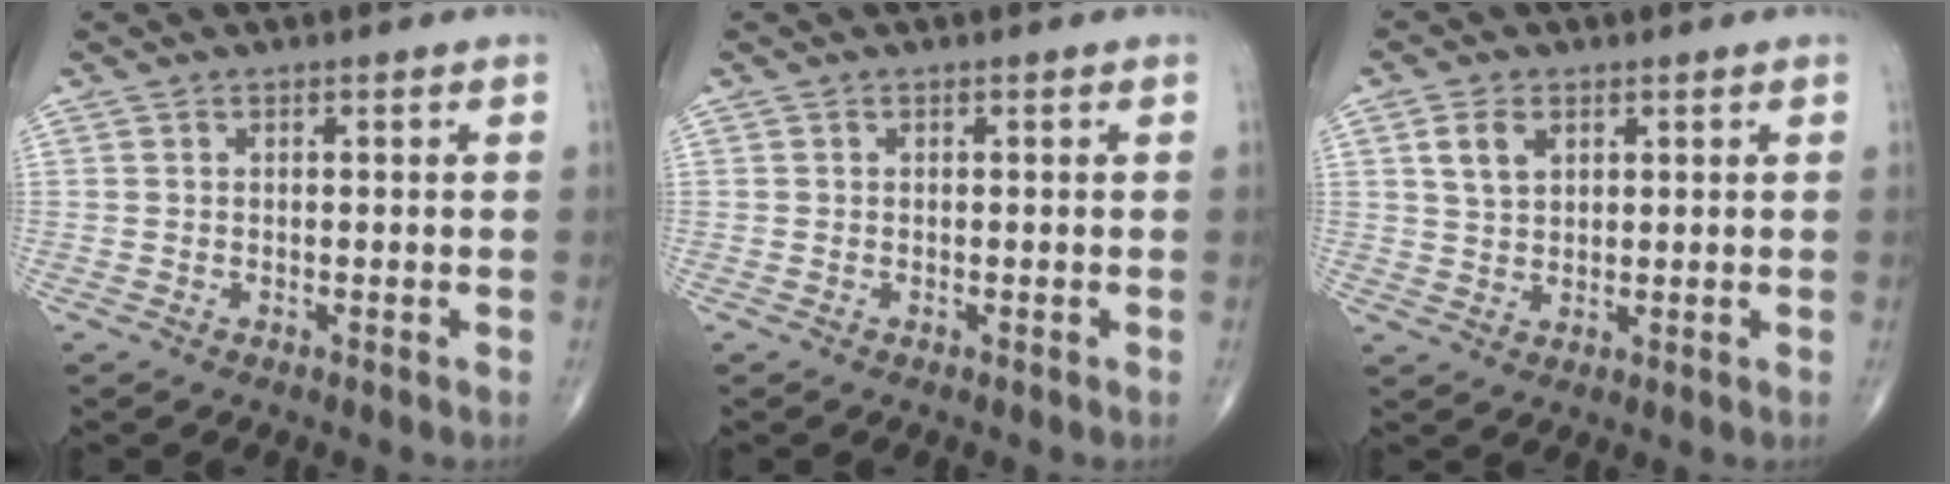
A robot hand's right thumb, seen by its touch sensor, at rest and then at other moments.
{"total": 0.0}
{"total": 4.5, "force": [1.9, 3.0, 2.8], "torque": [-0.046, -0.006, 0.038]}